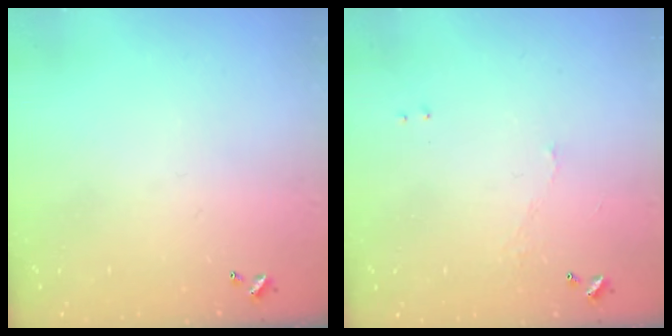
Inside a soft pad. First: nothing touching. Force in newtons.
{"total": 1.4, "press": 1.3, "slide": 0.5}